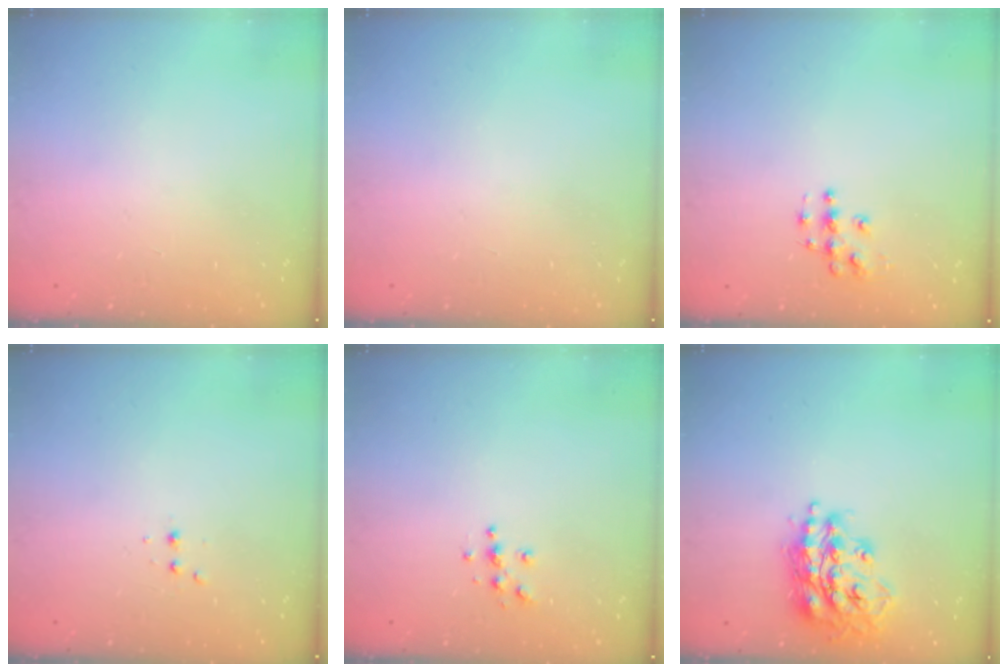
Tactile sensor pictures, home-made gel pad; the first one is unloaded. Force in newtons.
{"total": 0.0}
{"total": 4.8, "press": 4.8, "slide": 0.3}
{"total": 2.5, "press": 2.4, "slide": 0.5}
{"total": 5.0, "press": 5.0, "slide": 0.4}
{"total": 17.5, "press": 17.5, "slide": 1.2}